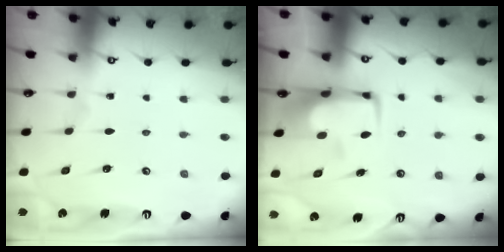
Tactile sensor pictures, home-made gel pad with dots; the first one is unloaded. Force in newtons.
{"total": 6.2, "press": 6.0, "slide": 1.2}